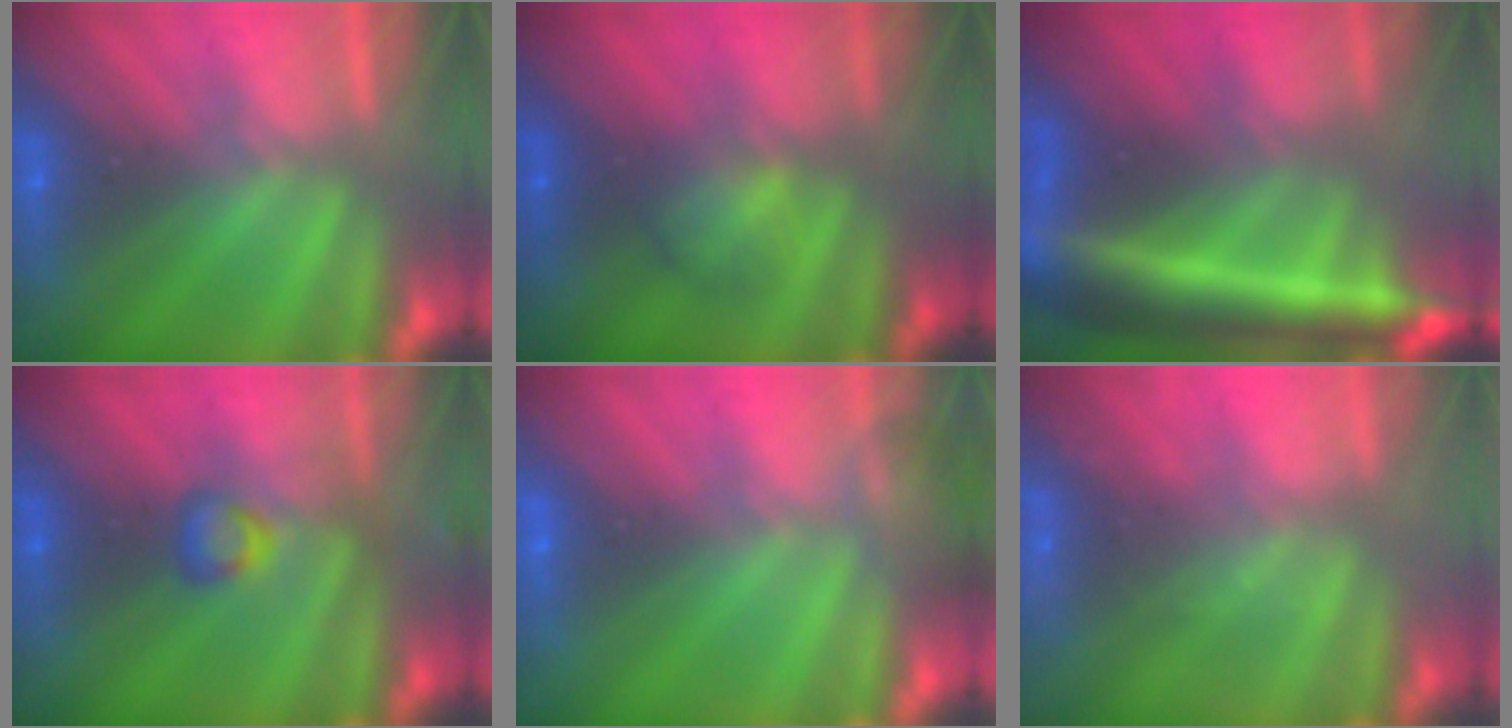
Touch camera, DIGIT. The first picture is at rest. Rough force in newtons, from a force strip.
{"total": 1.9}
{"total": 8.6}
{"total": 2.7}
{"total": 4.4}
{"total": 2.2}